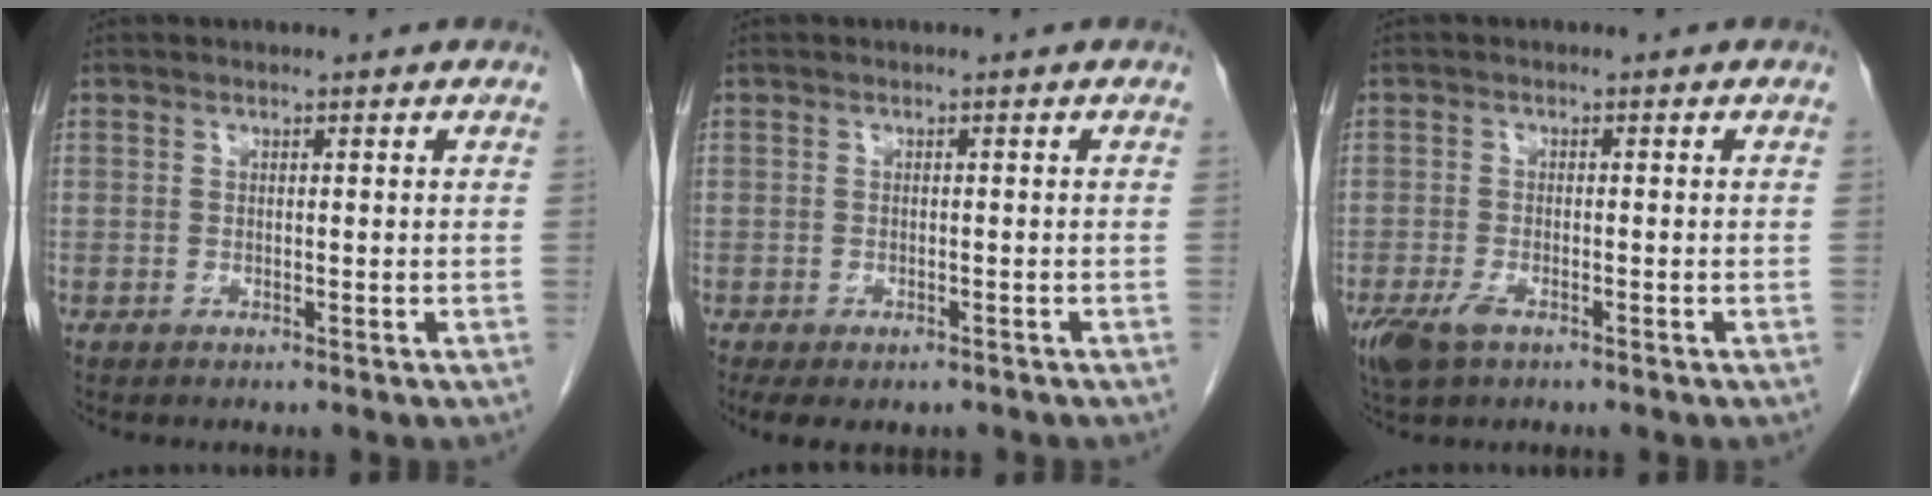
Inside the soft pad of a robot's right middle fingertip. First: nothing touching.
{"total": 5.3, "force": [-4.0, 2.6, 2.5], "torque": [-0.031, -0.006, -0.053]}
{"total": 4.3, "force": [-2.6, 1.8, 2.9], "torque": [-0.063, -0.008, -0.043]}